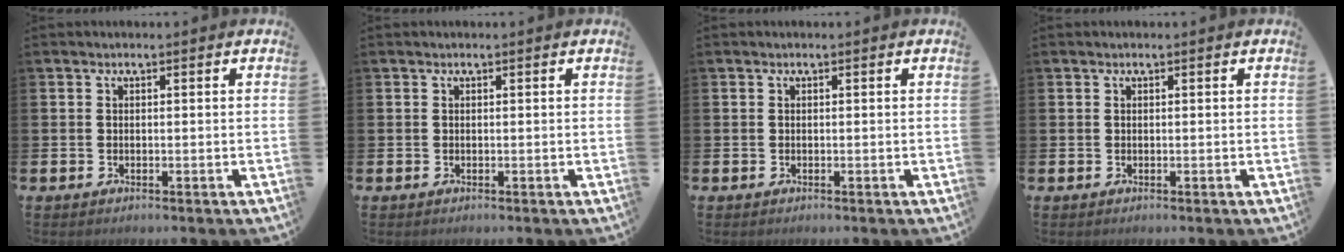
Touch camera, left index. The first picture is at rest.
{"total": 0.0}
{"total": 0.0}
{"total": 0.0}